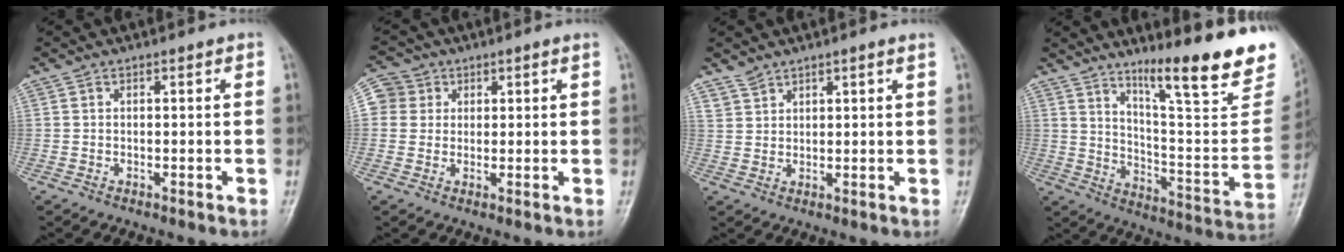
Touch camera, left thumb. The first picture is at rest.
{"total": 4.8, "force": [1.3, 4.6, 0.4], "torque": [0.025, 0.005, 0.017]}
{"total": 2.3, "force": [2.1, 0.9, 0.5], "torque": [0.002, -0.005, 0.038]}
{"total": 22.1, "force": [15.5, 3.5, 15.3], "torque": [-0.187, -0.090, 0.235]}